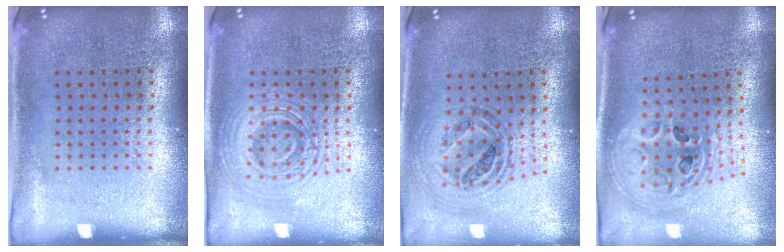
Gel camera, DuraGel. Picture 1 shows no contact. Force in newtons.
{"total": 2.8, "press": 2.8, "slide": 0.5}
{"total": 0.9, "press": 0.9, "slide": 0.2}
{"total": 2.5, "press": 1.9, "slide": 1.6}